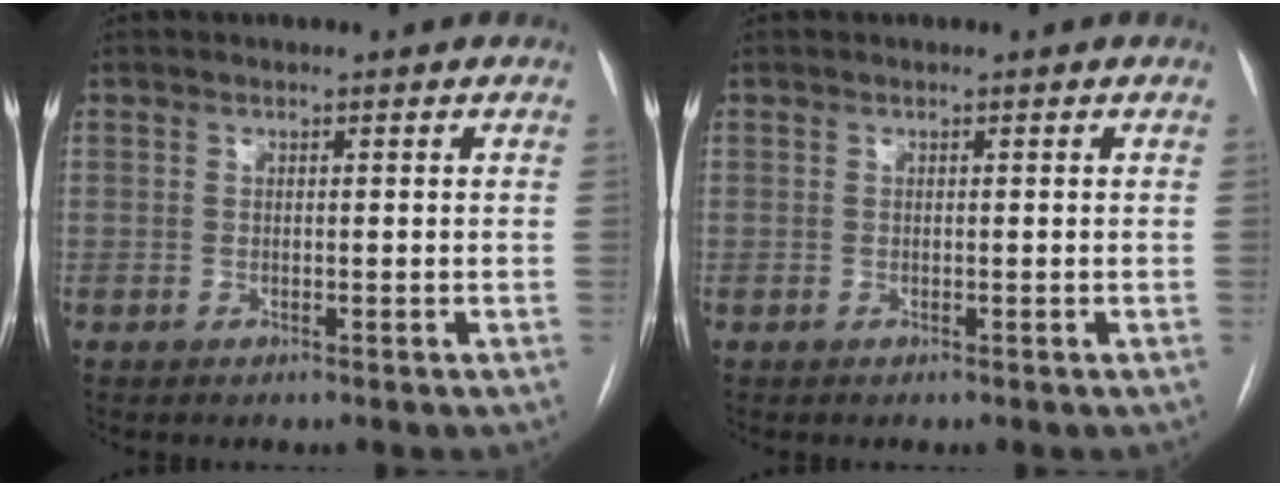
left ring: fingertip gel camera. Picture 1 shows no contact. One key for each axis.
{"total": 0.0}